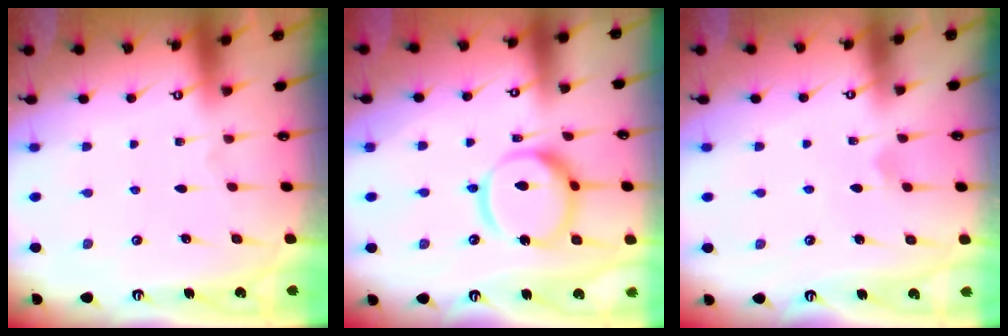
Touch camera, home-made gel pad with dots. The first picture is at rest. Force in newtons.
{"total": 15.5, "press": 15.4, "slide": 1.7}
{"total": 5.5, "press": 5.5, "slide": 0.7}